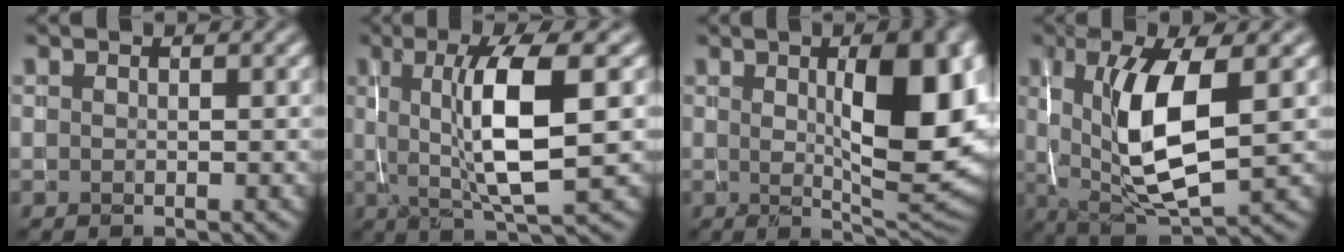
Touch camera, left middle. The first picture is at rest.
{"total": 7.9, "force": [0.6, 1.7, 7.7], "torque": [-0.126, -0.006, 0.015]}
{"total": 10.0, "force": [1.8, 2.9, 9.4], "torque": [-0.126, -0.006, 0.036]}
{"total": 8.4, "force": [0.7, 2.8, 7.9], "torque": [-0.147, -0.011, 0.016]}